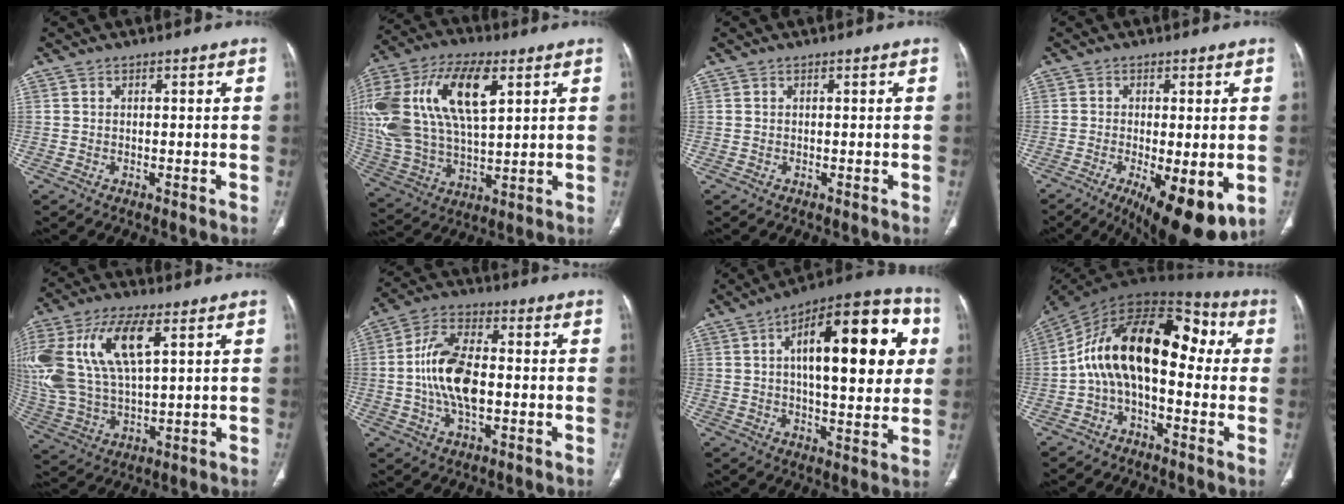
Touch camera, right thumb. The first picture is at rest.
{"total": 27.4, "force": [8.4, 14.1, 22.0], "torque": [-0.489, 0.015, 0.157]}
{"total": 0.0}
{"total": 13.4, "force": [-4.4, 4.6, 11.7], "torque": [-0.161, -0.019, -0.056]}
{"total": 24.2, "force": [8.1, 11.8, 19.4], "torque": [-0.452, 0.007, 0.156]}
{"total": 13.0, "force": [-0.7, 6.7, 11.1], "torque": [-0.217, 0.018, -0.017]}
{"total": 25.4, "force": [6.1, 10.2, 22.5], "torque": [-0.289, 0.019, 0.078]}
{"total": 19.9, "force": [0.5, 11.0, 16.6], "torque": [-0.246, 0.064, -0.007]}